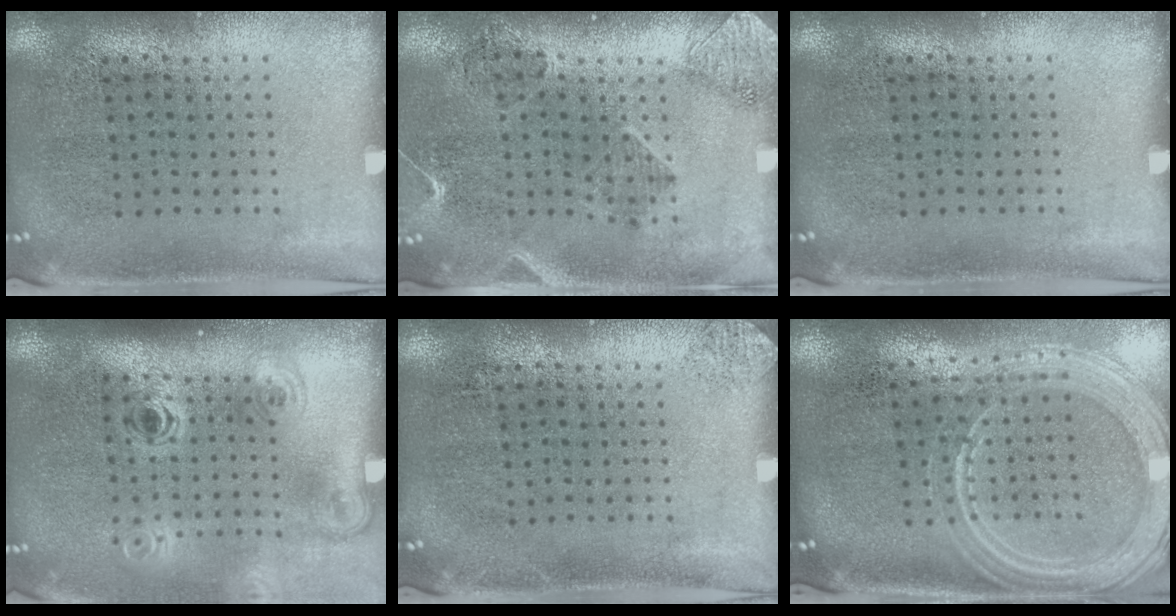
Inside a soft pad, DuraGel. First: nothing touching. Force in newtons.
{"total": 1.8, "press": 1.6, "slide": 0.8}
{"total": 0.0}
{"total": 2.0, "press": 1.4, "slide": 1.5}
{"total": 0.6, "press": 0.6, "slide": 0.2}
{"total": 1.8, "press": 1.7, "slide": 0.5}